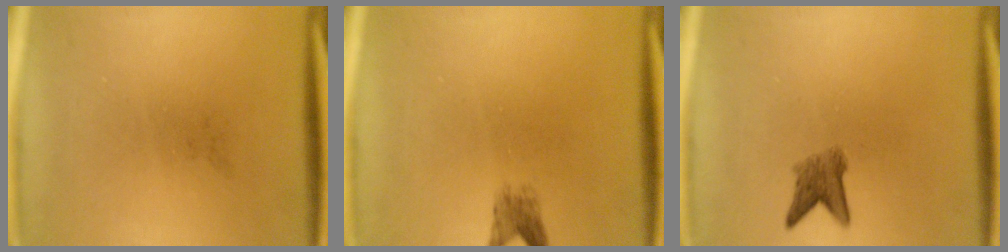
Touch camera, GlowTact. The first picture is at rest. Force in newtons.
{"total": 2.0}
{"total": 3.0}